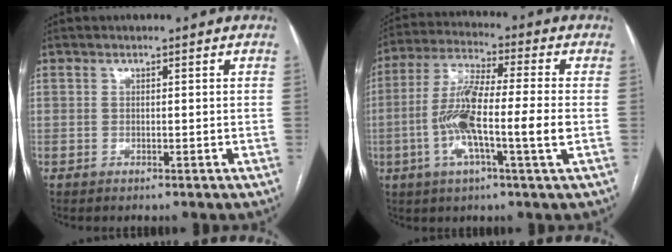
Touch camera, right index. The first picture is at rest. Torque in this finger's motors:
{"motor_torque": [1.75, -0.07, 1.05, 0.21]}